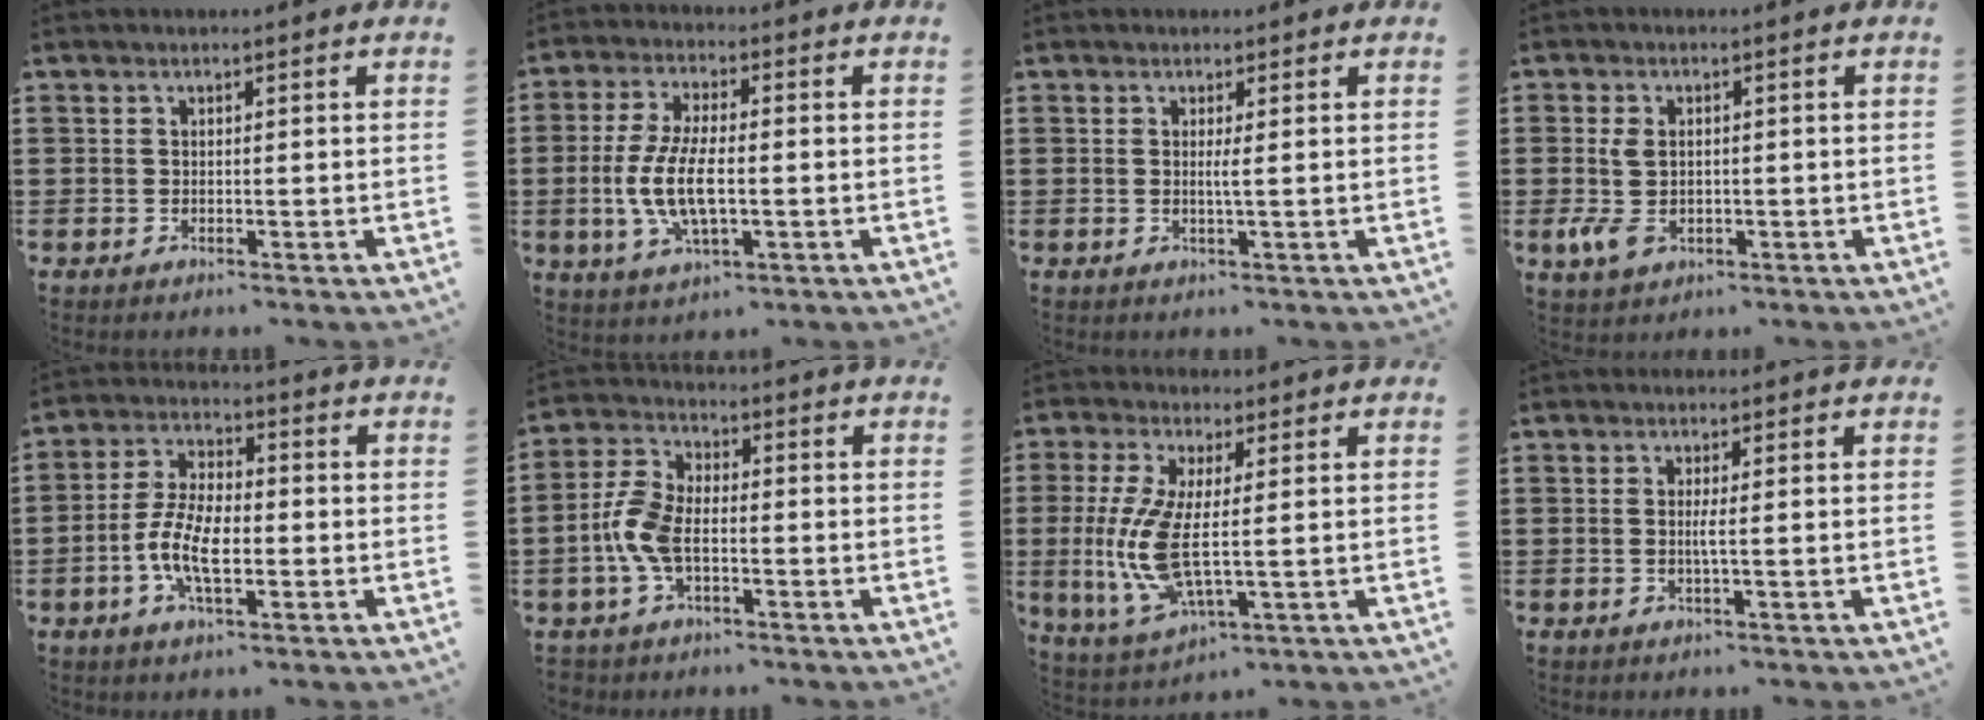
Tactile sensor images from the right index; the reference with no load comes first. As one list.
[{"total": 9.3, "force": [-1.6, 3.4, 8.5], "torque": [-0.193, -0.015, -0.036]}, {"total": 1.3, "force": [0.0, -0.4, 1.3], "torque": [-0.025, -0.006, -0.003]}, {"total": 4.7, "force": [-0.4, 2.8, 3.7], "torque": [-0.104, -0.007, -0.017]}, {"total": 8.6, "force": [-2.4, 3.8, 7.4], "torque": [-0.172, -0.010, -0.051]}, {"total": 7.3, "force": [-1.7, 4.0, 5.8], "torque": [-0.145, -0.004, -0.038]}, {"total": 10.7, "force": [0.0, 3.4, 10.1], "torque": [-0.234, -0.028, -0.003]}, {"total": 1.6, "force": [-0.1, -0.3, 1.6], "torque": [-0.031, -0.005, -0.006]}]